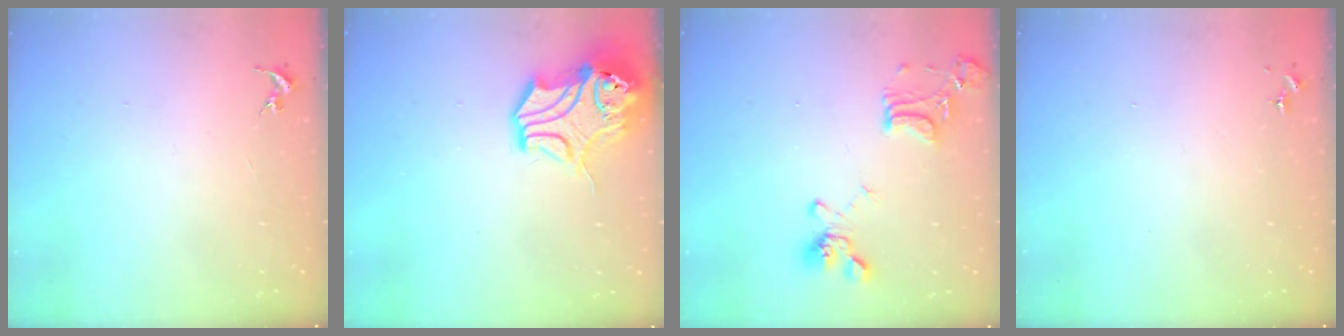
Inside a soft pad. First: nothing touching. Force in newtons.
{"total": 14.2, "press": 14.1, "slide": 1.9}
{"total": 15.8, "press": 15.7, "slide": 1.4}
{"total": 0.0}